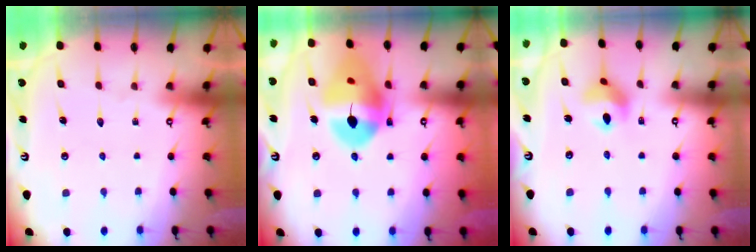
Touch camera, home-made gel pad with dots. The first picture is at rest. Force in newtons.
{"total": 17.1, "press": 16.9, "slide": 2.2}
{"total": 9.8, "press": 9.4, "slide": 2.6}